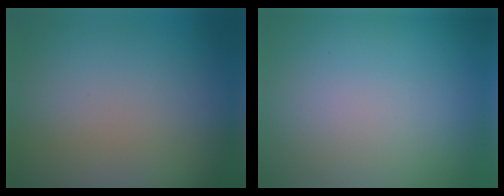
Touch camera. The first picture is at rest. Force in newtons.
{"total": 0.0}